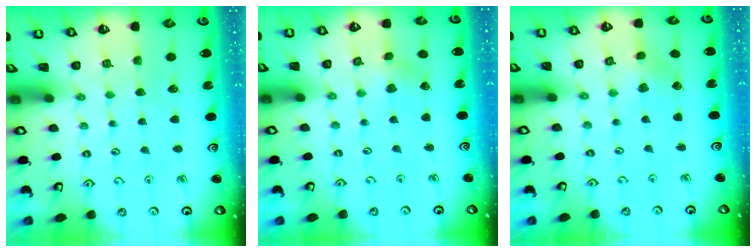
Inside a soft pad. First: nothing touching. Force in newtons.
{"total": 2.7, "press": 2.6, "slide": 0.5}
{"total": 2.1, "press": 2.1, "slide": 0.3}